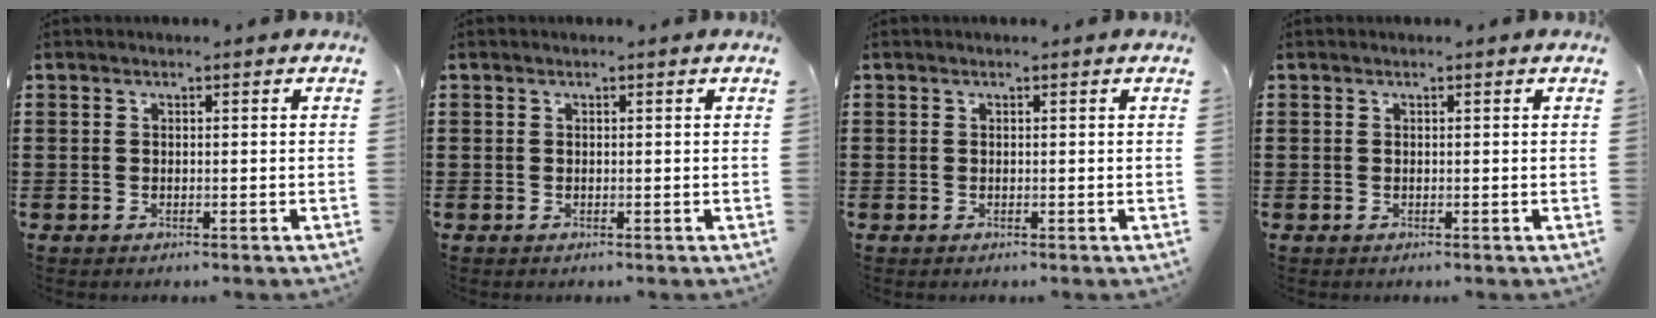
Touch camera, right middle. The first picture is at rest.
{"total": 0.0}
{"total": 0.0}
{"total": 0.0}